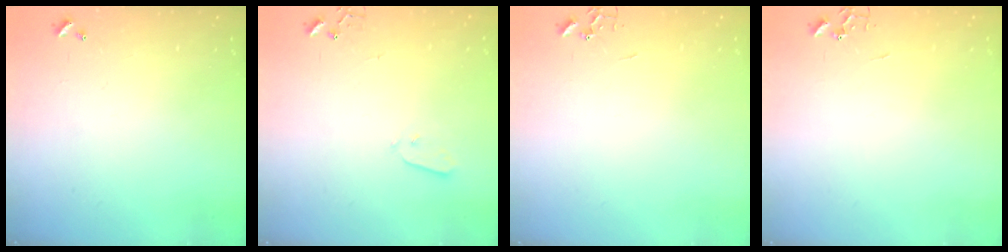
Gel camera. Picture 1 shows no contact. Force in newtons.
{"total": 3.5, "press": 3.5, "slide": 0.3}
{"total": 0.0}
{"total": 0.0}